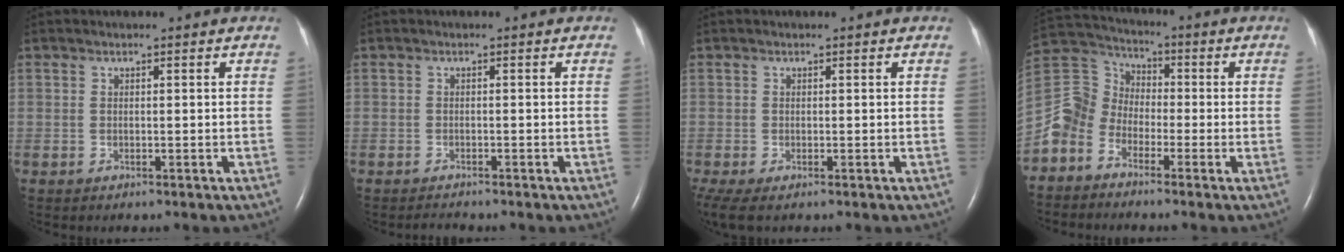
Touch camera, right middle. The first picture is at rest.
{"total": 0.9, "force": [-0.9, 0.0, -0.1], "torque": [-0.004, -0.006, -0.014]}
{"total": 4.1, "force": [-2.4, 1.8, 2.8], "torque": [-0.068, -0.013, -0.044]}
{"total": 9.9, "force": [-5.4, 7.7, 3.3], "torque": [-0.098, 0.041, -0.116]}